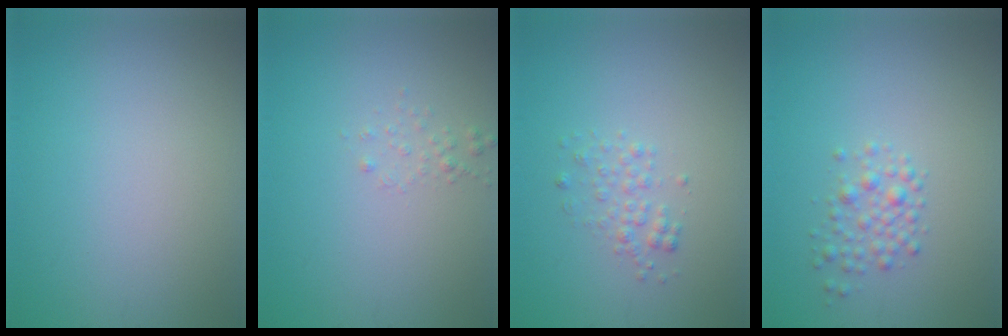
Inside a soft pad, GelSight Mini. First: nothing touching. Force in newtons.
{"total": 0.7, "press": 0.7, "slide": 0.1}
{"total": 1.5, "press": 1.5, "slide": 0.0}
{"total": 2.0, "press": 2.0, "slide": 0.0}